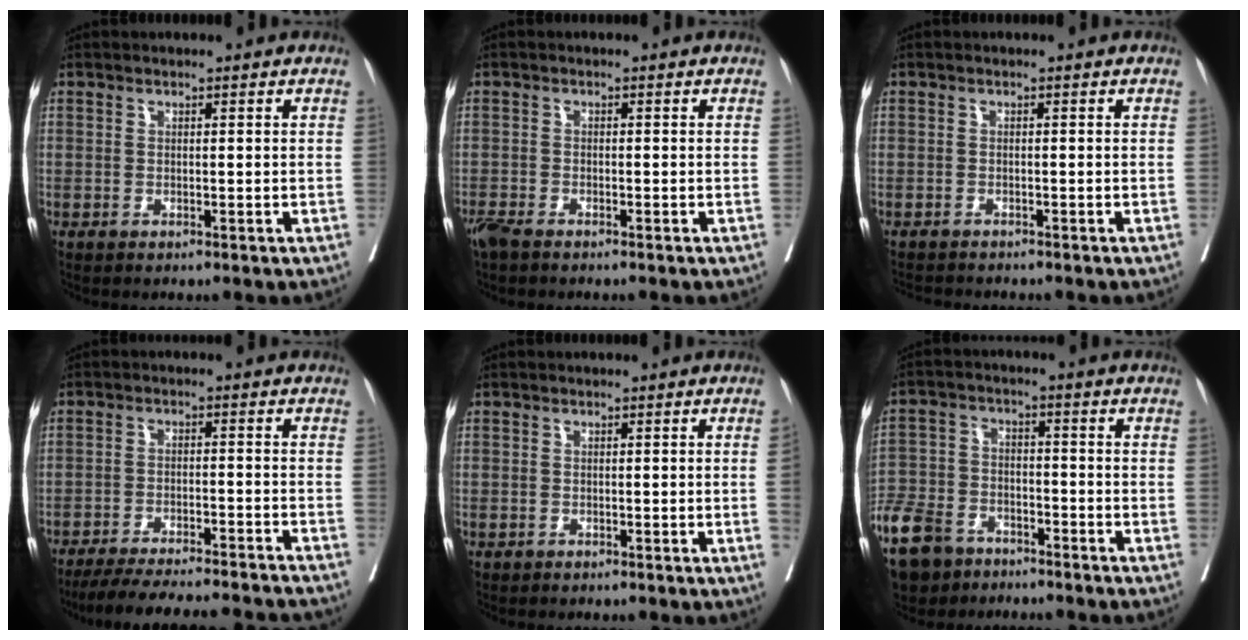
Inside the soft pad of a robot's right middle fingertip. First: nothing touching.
{"total": 3.4, "force": [-2.8, 0.6, 1.9], "torque": [-0.040, -0.010, -0.052]}
{"total": 3.5, "force": [-3.4, 0.4, 0.7], "torque": [-0.009, -0.011, -0.054]}
{"total": 18.0, "force": [-16.6, 1.4, 7.0], "torque": [-0.106, -0.022, -0.227]}
{"total": 0.8, "force": [-0.3, 0.1, 0.7], "torque": [-0.015, 0.005, -0.005]}
{"total": 14.8, "force": [-10.6, 8.3, 6.1], "torque": [-0.158, -0.010, -0.184]}